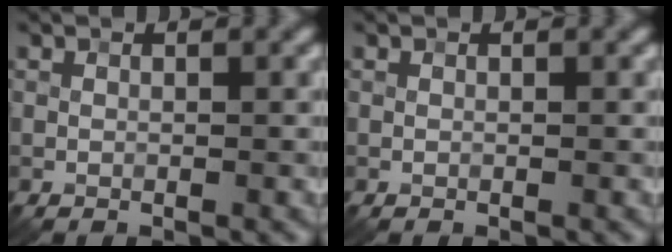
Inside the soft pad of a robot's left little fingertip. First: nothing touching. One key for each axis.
{"total": 0.0}